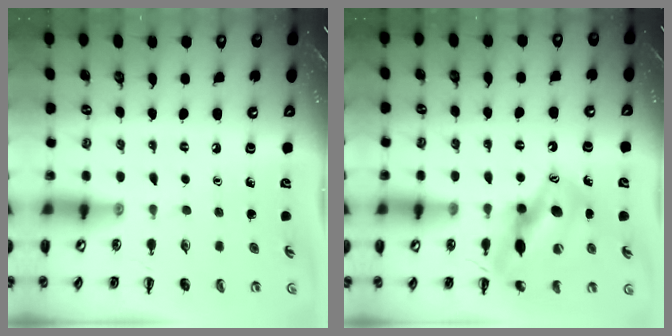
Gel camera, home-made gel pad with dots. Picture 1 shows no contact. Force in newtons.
{"total": 14.5, "press": 13.9, "slide": 4.3}